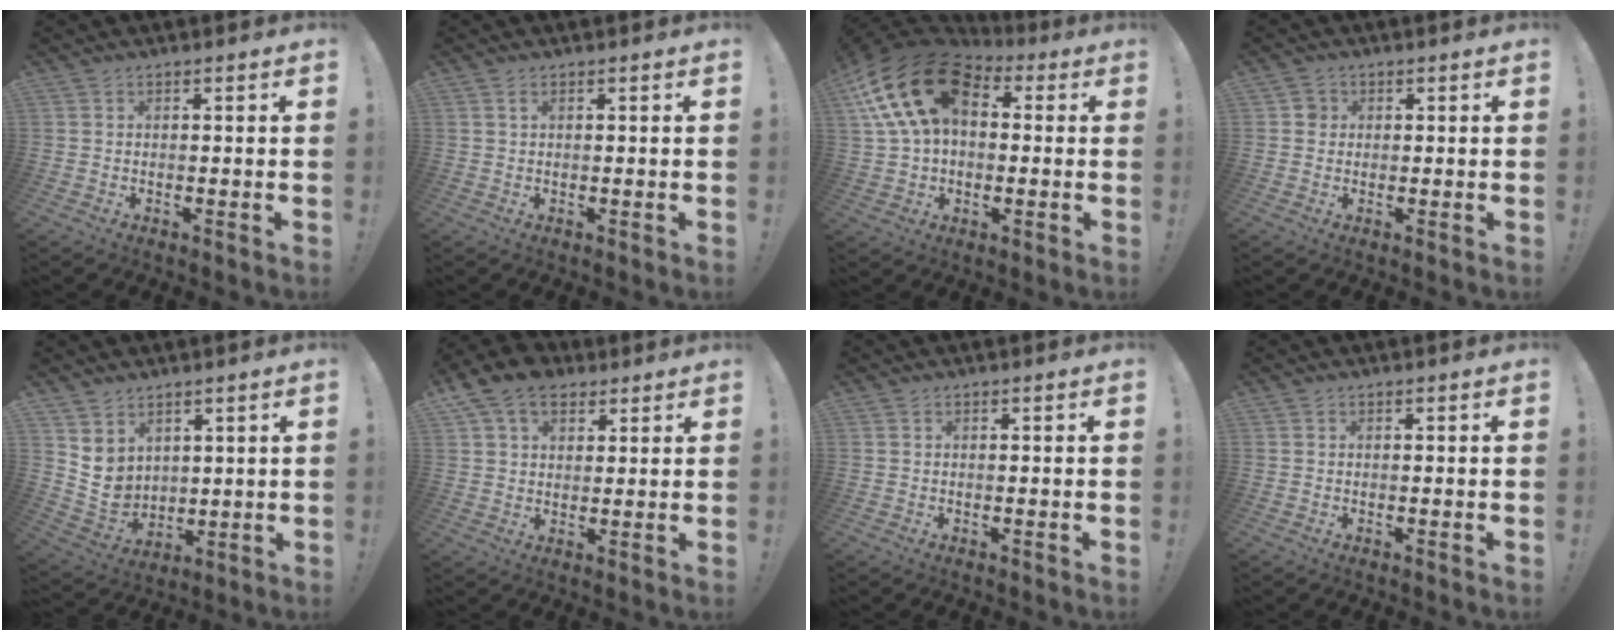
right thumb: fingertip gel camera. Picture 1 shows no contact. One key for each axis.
{"total": 1.1, "fx": 0.4, "fy": 0.5, "fz": 0.9, "tx": -0.012, "ty": 0.000, "tz": 0.006}
{"total": 20.9, "fx": 6.9, "fy": 12.9, "fz": 14.9, "tx": -0.270, "ty": -0.013, "tz": 0.130}
{"total": 2.8, "fx": 0.3, "fy": 2.7, "fz": 0.8, "tx": -0.009, "ty": 0.008, "tz": 0.005}
{"total": 7.2, "fx": 4.1, "fy": 5.6, "fz": 1.7, "tx": -0.035, "ty": -0.039, "tz": 0.090}
{"total": 11.4, "fx": 5.8, "fy": 7.9, "fz": 5.8, "tx": -0.087, "ty": -0.018, "tz": 0.111}
{"total": 0.0}
{"total": 0.0}